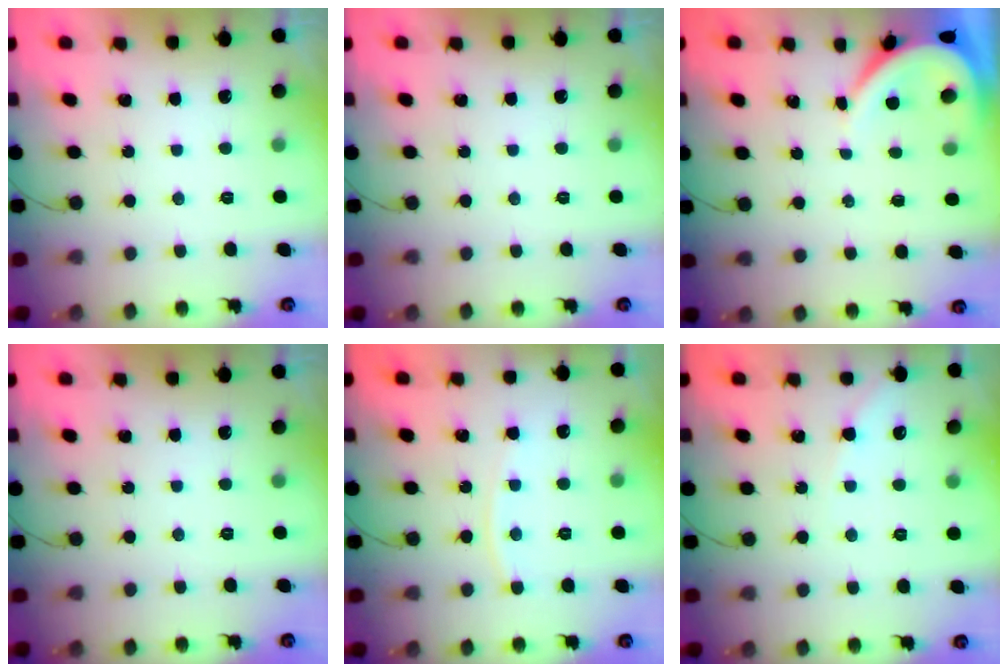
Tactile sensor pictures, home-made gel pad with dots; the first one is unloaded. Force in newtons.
{"total": 0.0}
{"total": 3.9, "press": 3.8, "slide": 0.5}
{"total": 0.0}
{"total": 5.7, "press": 5.6, "slide": 0.9}
{"total": 4.4, "press": 4.3, "slide": 0.7}